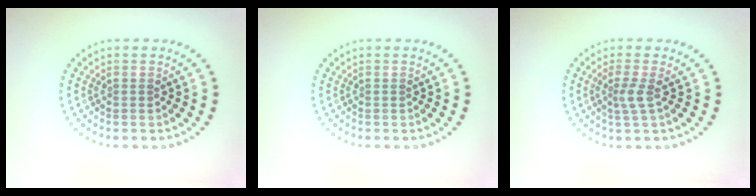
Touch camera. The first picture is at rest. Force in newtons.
{"total": 0.0}
{"total": 1.9, "press": 1.4, "slide": 1.3}